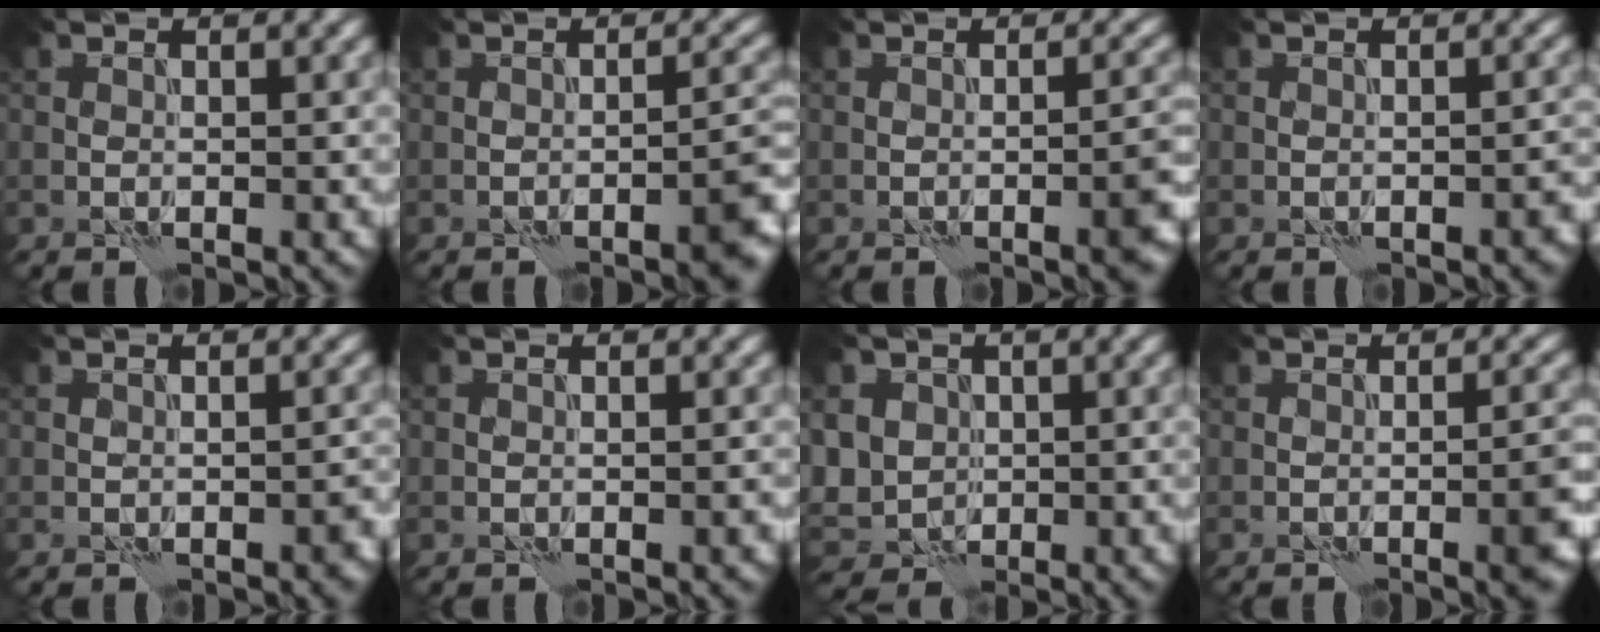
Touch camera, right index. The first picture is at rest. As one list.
[{"total": 3.9, "force": [-2.3, 0.7, 3.0], "torque": [-0.035, 0.011, -0.034]}, {"total": 3.5, "force": [-1.5, 0.8, 3.0], "torque": [-0.038, 0.006, -0.021]}, {"total": 1.2, "force": [-0.8, 0.5, 0.8], "torque": [-0.011, 0.004, -0.009]}, {"total": 1.2, "force": [-0.5, 0.7, 0.8], "torque": [-0.012, 0.001, -0.006]}, {"total": 0.5, "force": [-0.3, 0.1, 0.4], "torque": [-0.007, 0.001, -0.003]}, {"total": 6.1, "force": [0.5, 5.4, 2.8], "torque": [-0.062, 0.007, -0.010]}, {"total": 4.4, "force": [-1.6, 1.3, 3.9], "torque": [-0.043, 0.005, -0.020]}]